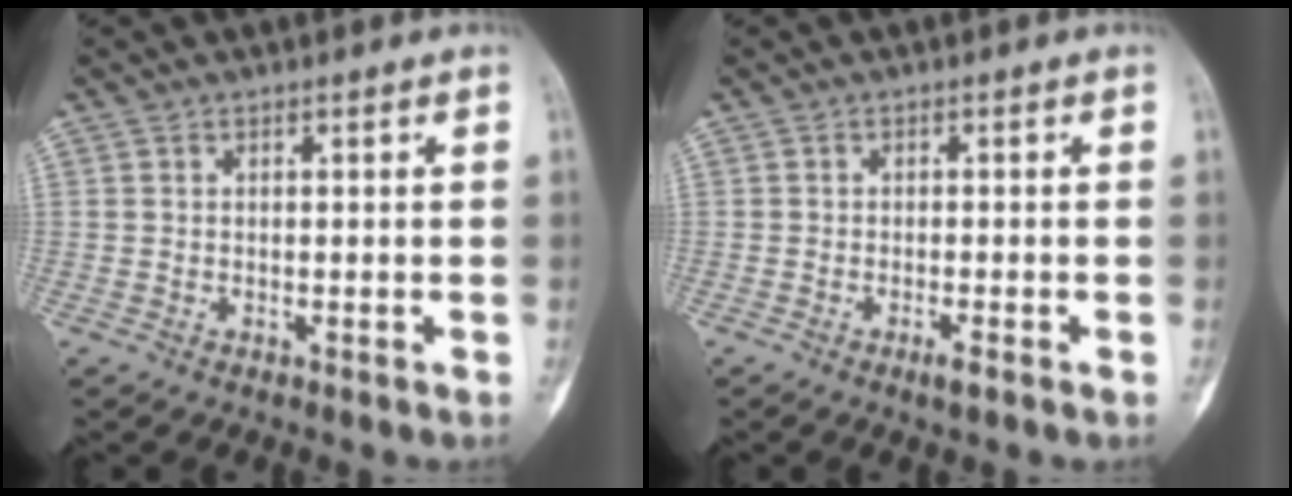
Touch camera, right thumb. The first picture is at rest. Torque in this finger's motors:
{"motor_torque": [0.78, 0.21, 0.07, -0.57, 0.04]}